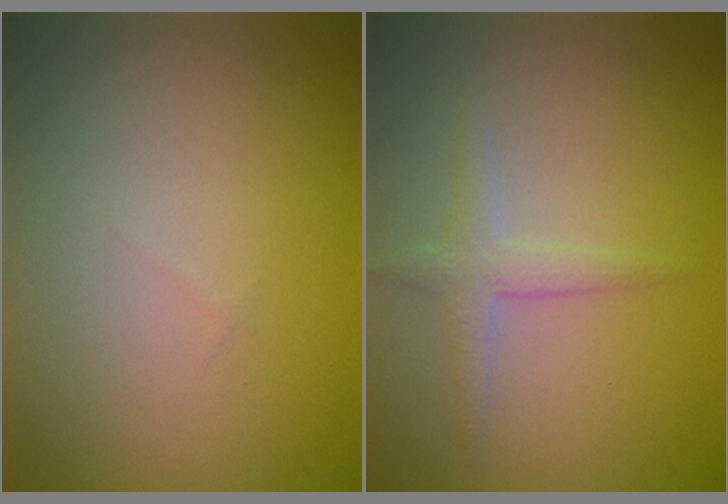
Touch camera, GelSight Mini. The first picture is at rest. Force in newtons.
{"total": 1.7, "press": 1.7, "slide": 0.0}